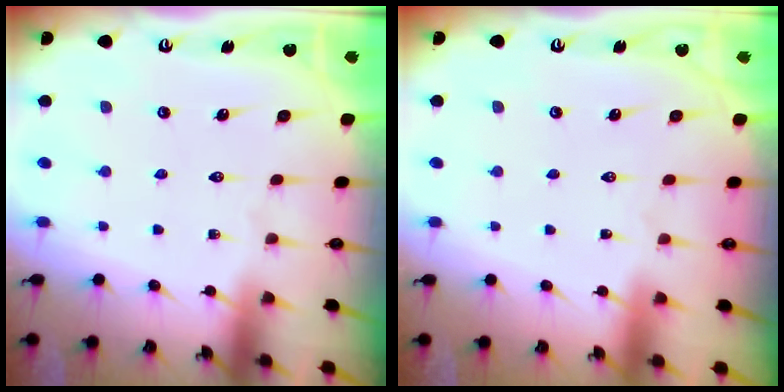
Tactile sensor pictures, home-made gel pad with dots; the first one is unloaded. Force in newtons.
{"total": 1.5, "press": 1.5, "slide": 0.1}